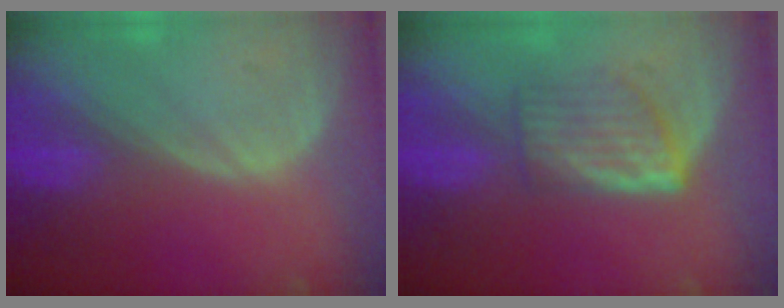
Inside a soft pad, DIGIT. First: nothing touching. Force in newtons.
{"total": 5.9, "press": 5.3, "slide": 2.6}